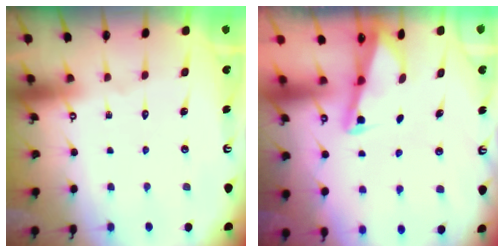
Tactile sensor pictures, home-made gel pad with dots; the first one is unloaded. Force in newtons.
{"total": 2.2, "press": 2.2, "slide": 0.3}